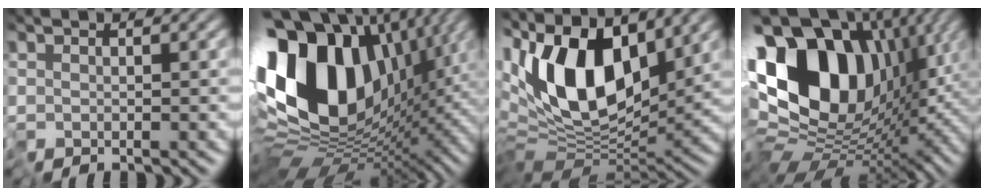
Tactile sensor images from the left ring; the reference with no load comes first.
{"total": 18.5, "force": [3.2, 12.3, 13.5], "torque": [-0.294, 0.009, 0.056]}
{"total": 12.7, "force": [3.5, 6.8, 10.1], "torque": [-0.182, 0.004, 0.054]}
{"total": 17.5, "force": [4.4, 12.5, 11.5], "torque": [-0.223, 0.019, 0.074]}